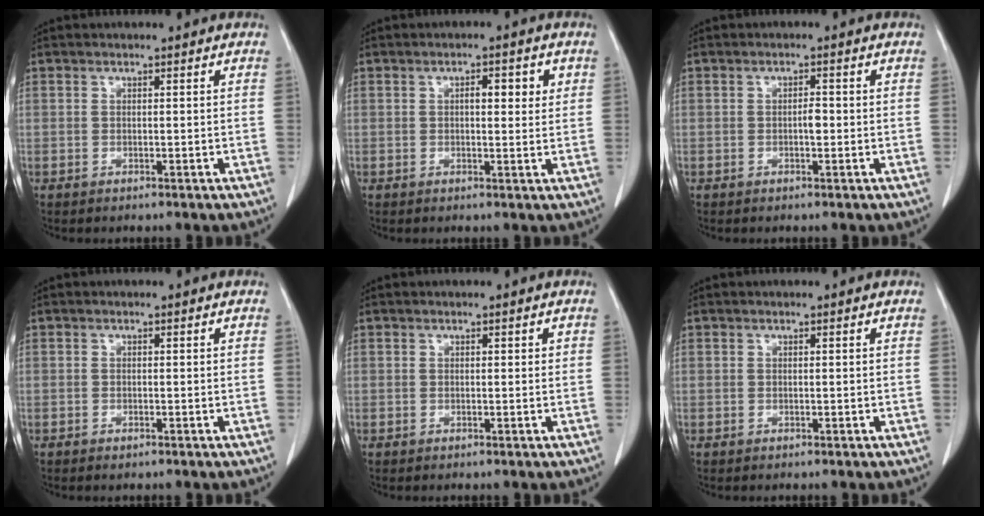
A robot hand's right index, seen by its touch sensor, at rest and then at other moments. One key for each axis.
{"total": 3.8, "fx": 1.1, "fy": 1.3, "fz": 3.3, "tx": -0.050, "ty": 0.006, "tz": 0.013}
{"total": 1.5, "fx": -0.3, "fy": 0.5, "fz": 1.4, "tx": -0.022, "ty": 0.002, "tz": -0.005}
{"total": 0.5, "fx": -0.4, "fy": 0.2, "fz": 0.3, "tx": -0.008, "ty": -0.002, "tz": -0.003}
{"total": 0.7, "fx": 0.2, "fy": 0.4, "fz": 0.5, "tx": -0.006, "ty": 0.005, "tz": 0.003}
{"total": 0.0}